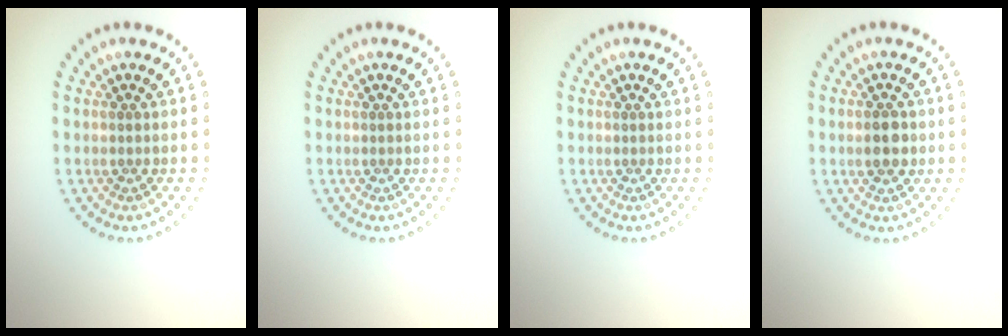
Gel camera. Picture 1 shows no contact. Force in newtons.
{"total": 0.0}
{"total": 0.0}
{"total": 2.8, "press": 2.8, "slide": 0.2}